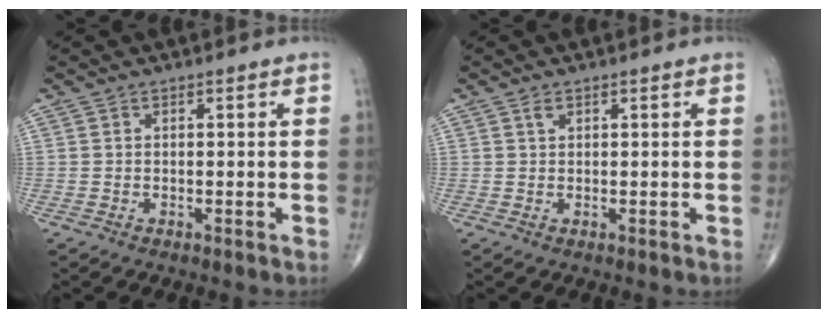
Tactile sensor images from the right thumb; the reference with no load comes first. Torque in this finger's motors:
{"motor_torque": [0.27, 1.42, 0.42, 0.43, 0.16]}